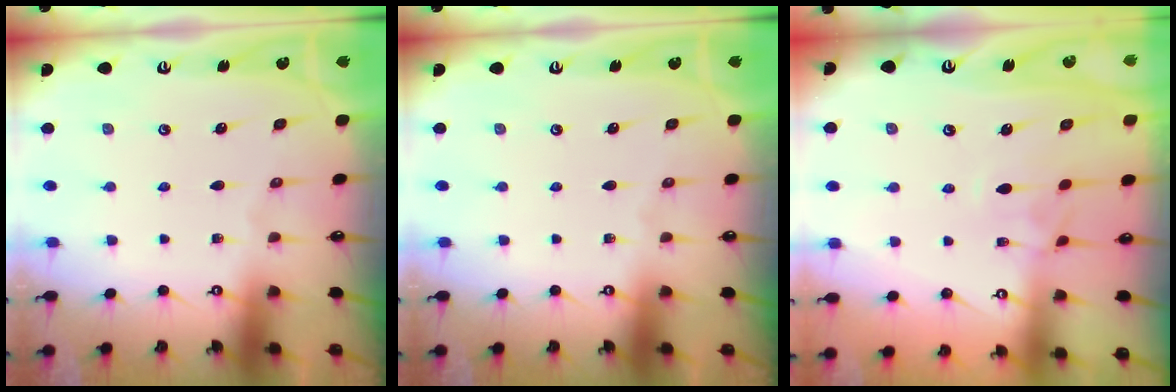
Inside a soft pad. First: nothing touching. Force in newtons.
{"total": 0.0}
{"total": 1.3, "press": 1.0, "slide": 0.8}